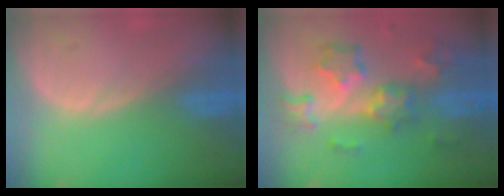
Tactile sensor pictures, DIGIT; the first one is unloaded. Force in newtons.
{"total": 8.9, "press": 7.9, "slide": 4.2}